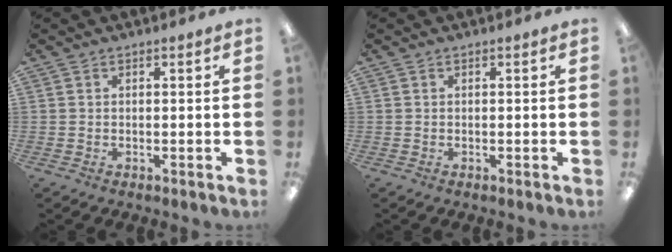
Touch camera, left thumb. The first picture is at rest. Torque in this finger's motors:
{"motor_torque": [0.00, 0.00, 0.01, 0.01, 0.00]}